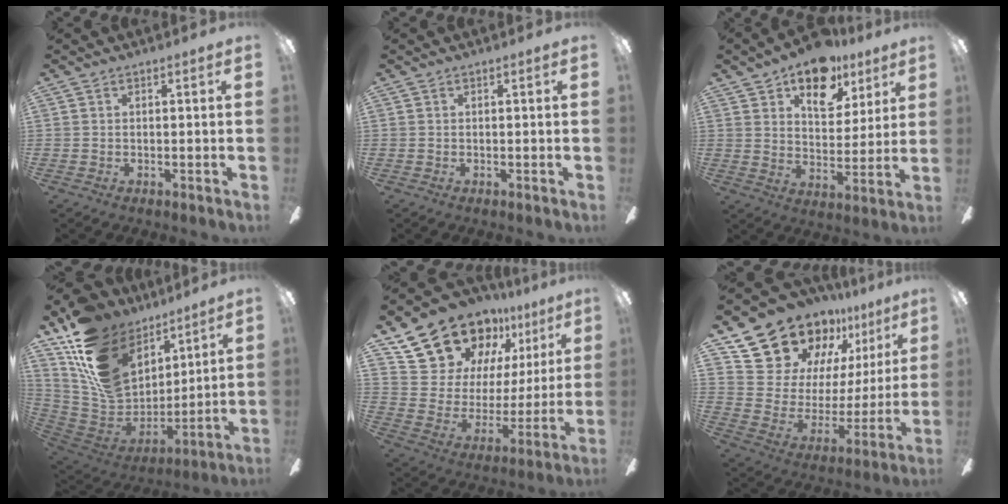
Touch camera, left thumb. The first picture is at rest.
{"total": 0.0}
{"total": 14.3, "force": [9.4, 8.1, 7.1], "torque": [-0.090, -0.048, 0.162]}
{"total": 20.7, "force": [10.6, 14.4, 10.4], "torque": [-0.209, -0.058, 0.203]}
{"total": 21.8, "force": [16.3, 12.4, 7.5], "torque": [-0.143, -0.106, 0.317]}
{"total": 20.9, "force": [17.2, 10.9, 4.9], "torque": [-0.105, -0.131, 0.328]}